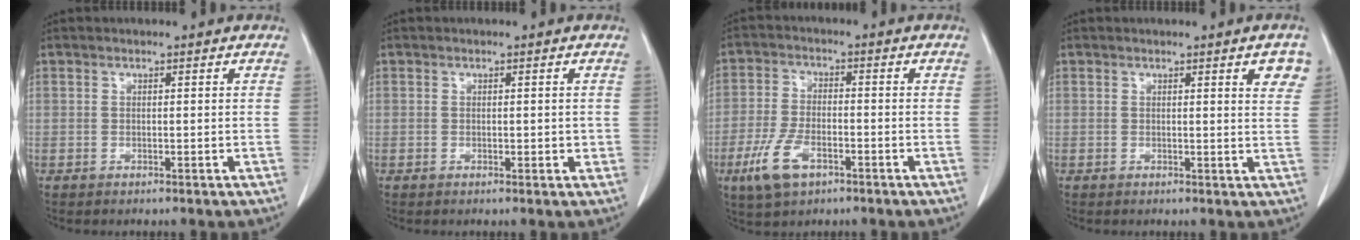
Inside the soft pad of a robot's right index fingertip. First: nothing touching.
{"total": 1.3, "force": [0.1, 0.9, 1.0], "torque": [-0.005, 0.002, 0.004]}
{"total": 7.7, "force": [-3.9, 3.5, 5.6], "torque": [-0.129, -0.005, -0.072]}
{"total": 3.6, "force": [1.7, 0.4, 3.2], "torque": [-0.030, -0.004, 0.017]}